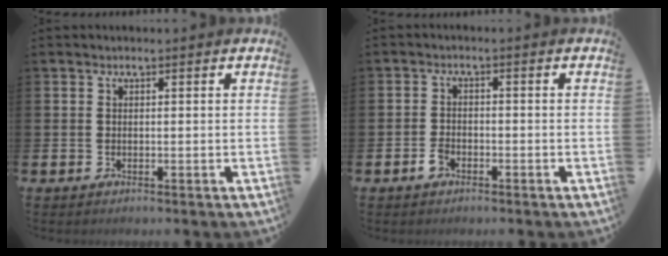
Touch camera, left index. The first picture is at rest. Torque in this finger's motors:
{"motor_torque": [0.38, 0.34, 0.00, 0.01]}